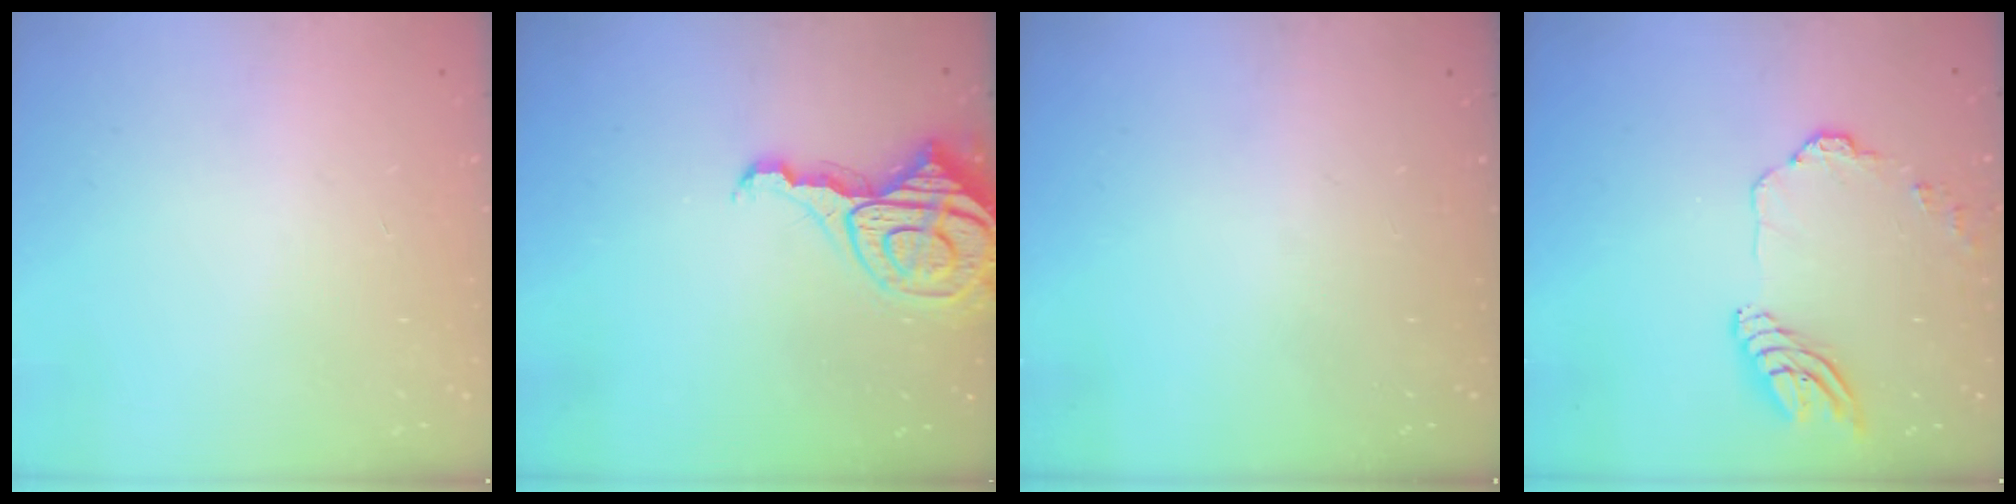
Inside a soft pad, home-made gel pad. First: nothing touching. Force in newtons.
{"total": 12.5, "press": 12.4, "slide": 1.4}
{"total": 0.0}
{"total": 12.0, "press": 11.9, "slide": 1.5}